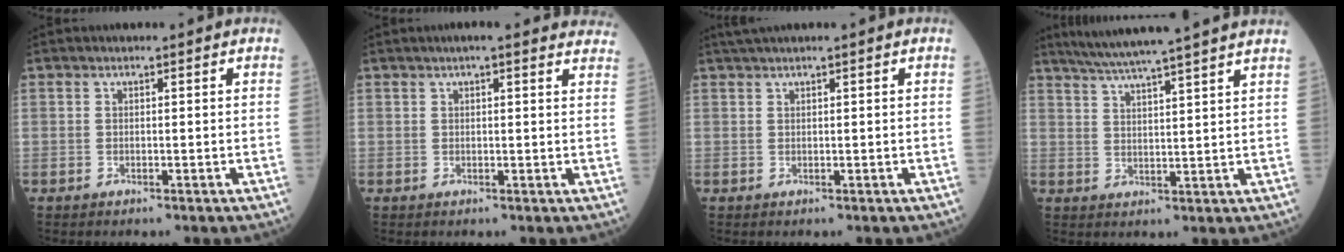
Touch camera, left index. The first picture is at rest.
{"total": 9.7, "force": [8.5, 1.6, 4.5], "torque": [-0.040, 0.014, 0.078]}
{"total": 1.7, "force": [1.1, -0.2, 1.2], "torque": [-0.030, 0.014, 0.026]}
{"total": 15.1, "force": [13.2, -1.3, 7.4], "torque": [-0.126, 0.006, 0.179]}